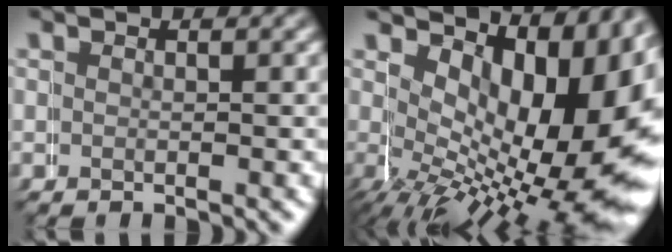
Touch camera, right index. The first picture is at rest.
{"total": 15.5, "force": [-0.5, 8.8, 12.7], "torque": [-0.166, -0.030, 0.008]}